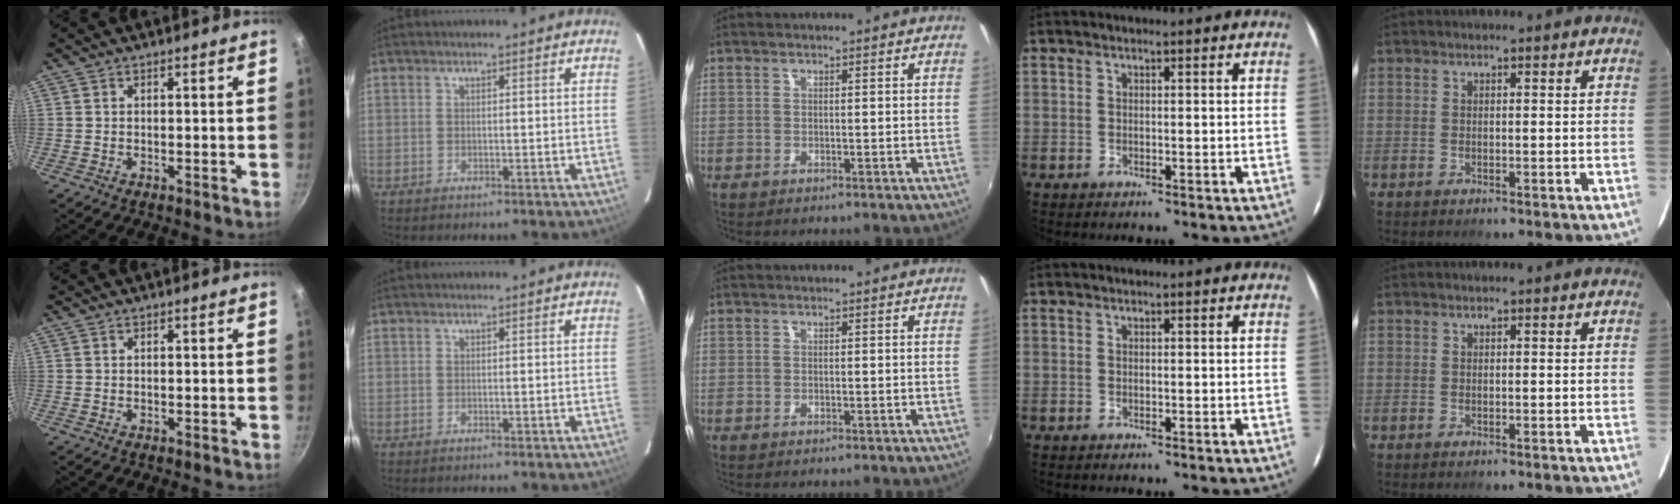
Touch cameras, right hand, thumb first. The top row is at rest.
{}